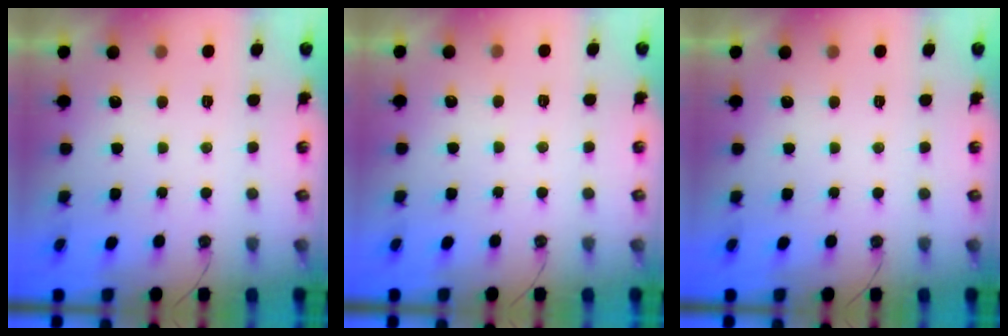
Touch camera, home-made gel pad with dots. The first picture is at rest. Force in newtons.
{"total": 2.8, "press": 2.8, "slide": 0.5}
{"total": 0.0}